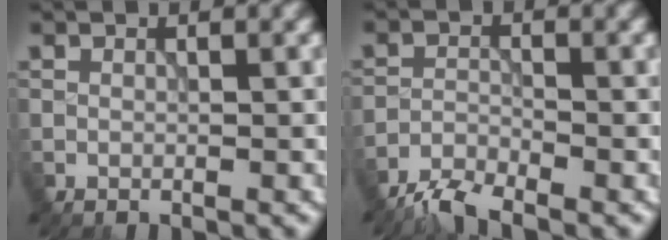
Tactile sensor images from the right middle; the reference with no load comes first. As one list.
[{"total": 3.4, "force": [-3.0, 0.5, 1.3], "torque": [-0.029, -0.005, -0.069]}]